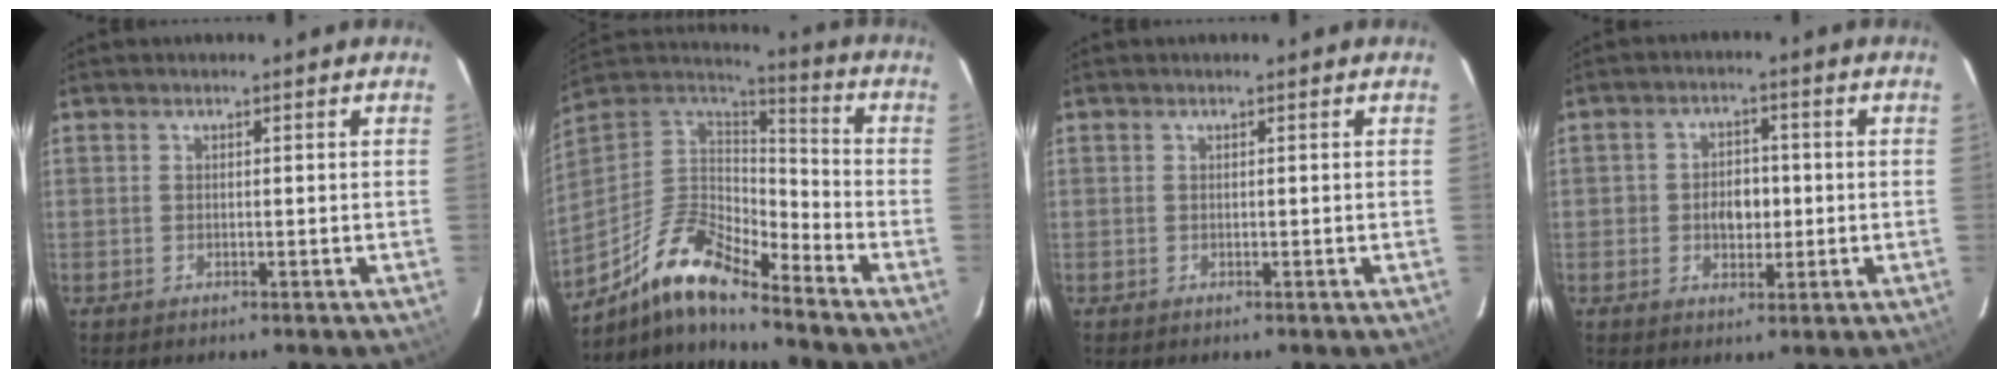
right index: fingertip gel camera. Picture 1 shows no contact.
{"total": 15.9, "force": [-11.7, 4.1, 9.9], "torque": [-0.201, -0.002, -0.235]}
{"total": 0.0}
{"total": 5.0, "force": [-0.6, 3.8, 3.2], "torque": [-0.057, 0.009, -0.006]}